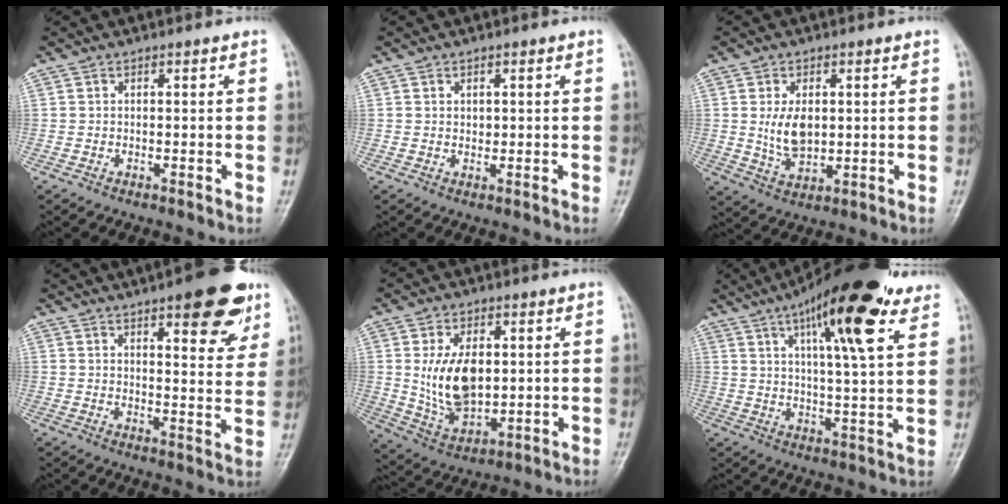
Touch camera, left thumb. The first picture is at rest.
{"total": 1.3, "force": [0.4, 1.0, 0.7], "torque": [-0.006, -0.002, 0.008]}
{"total": 7.2, "force": [0.8, 4.5, 5.6], "torque": [-0.089, -0.010, 0.024]}
{"total": 14.5, "force": [8.4, 4.8, 10.8], "torque": [-0.098, -0.036, 0.108]}
{"total": 12.5, "force": [1.4, 7.7, 9.8], "torque": [-0.155, -0.015, 0.039]}
{"total": 19.7, "force": [10.9, 4.7, 15.7], "torque": [-0.222, -0.025, 0.165]}